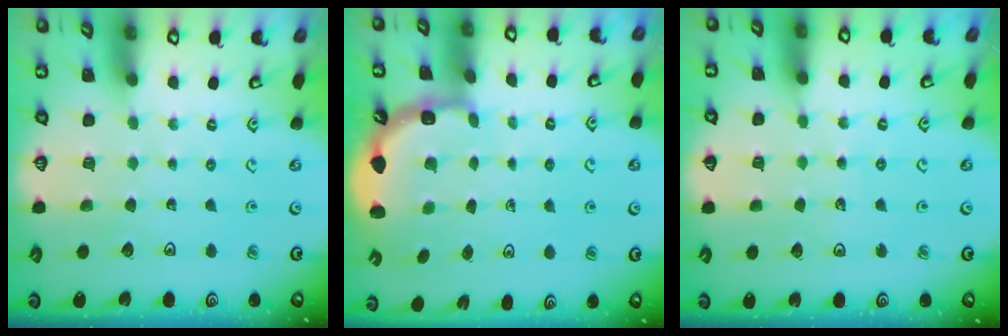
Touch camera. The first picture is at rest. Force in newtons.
{"total": 3.2, "press": 2.6, "slide": 1.9}
{"total": 3.7, "press": 3.4, "slide": 1.5}